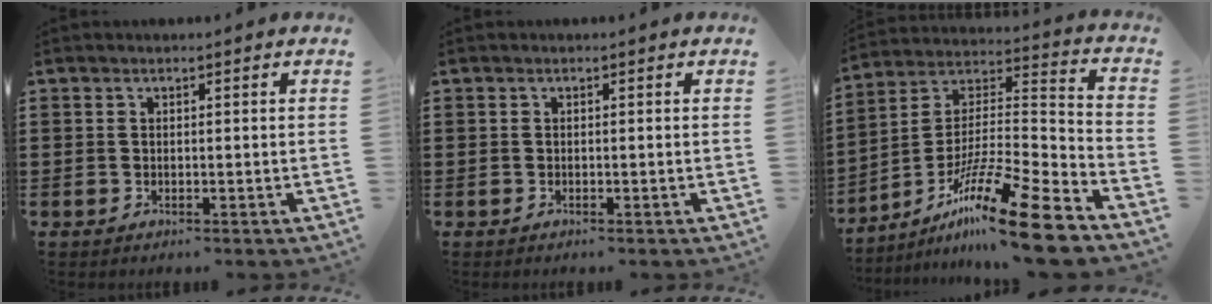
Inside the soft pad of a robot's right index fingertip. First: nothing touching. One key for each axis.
{"total": 0.0}
{"total": 17.0, "fx": -12.3, "fy": 1.1, "fz": 11.7, "tx": -0.201, "ty": 0.029, "tz": -0.224}